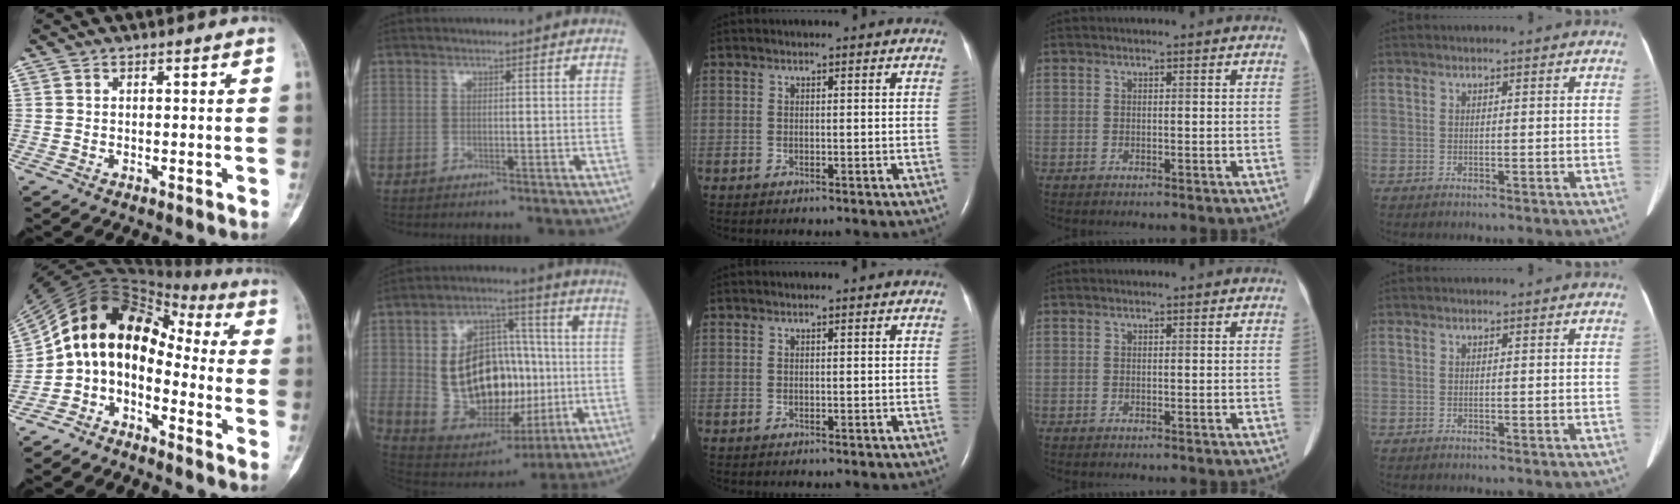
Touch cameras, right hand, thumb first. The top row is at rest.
{"thumb": {"total": 12.0, "force": [-3.8, 8.2, 7.9], "torque": [-0.105, 0.098, -0.085]}, "index": {"total": 19.8, "force": [-0.3, 11.6, 16.1], "torque": [-0.281, 0.034, 0.013]}}